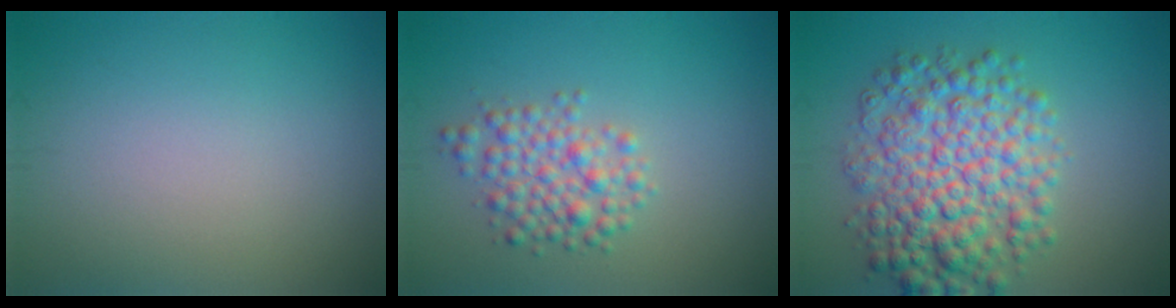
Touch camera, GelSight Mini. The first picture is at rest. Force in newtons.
{"total": 3.3, "press": 3.3, "slide": 0.2}
{"total": 8.0, "press": 8.0, "slide": 0.1}